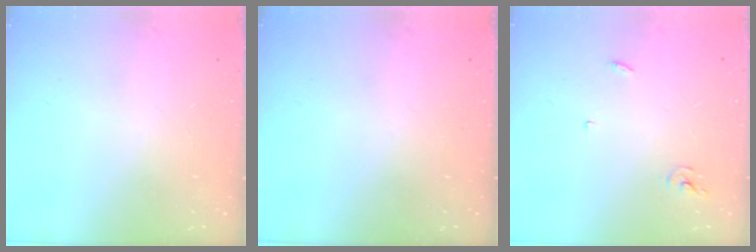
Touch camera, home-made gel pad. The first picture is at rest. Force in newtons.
{"total": 0.0}
{"total": 3.0, "press": 3.0, "slide": 0.2}